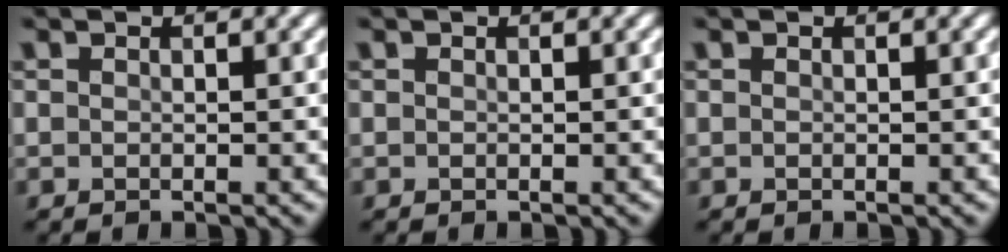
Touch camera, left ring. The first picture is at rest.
{"total": 0.0}
{"total": 0.0}